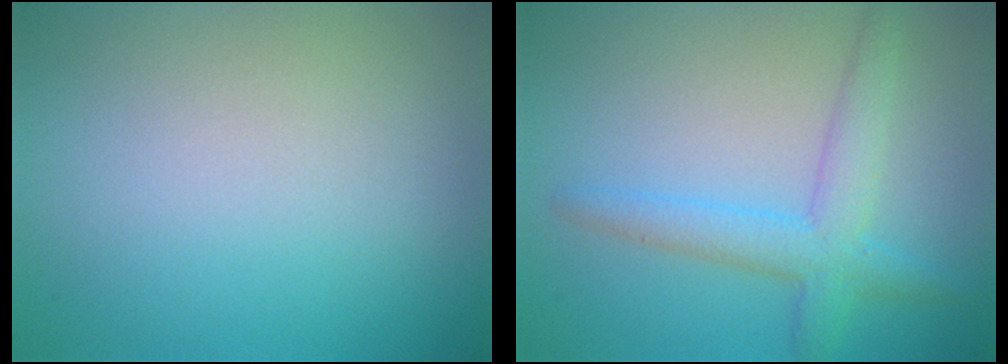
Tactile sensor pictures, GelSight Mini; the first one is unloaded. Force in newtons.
{"total": 3.8, "press": 3.8, "slide": 0.1}